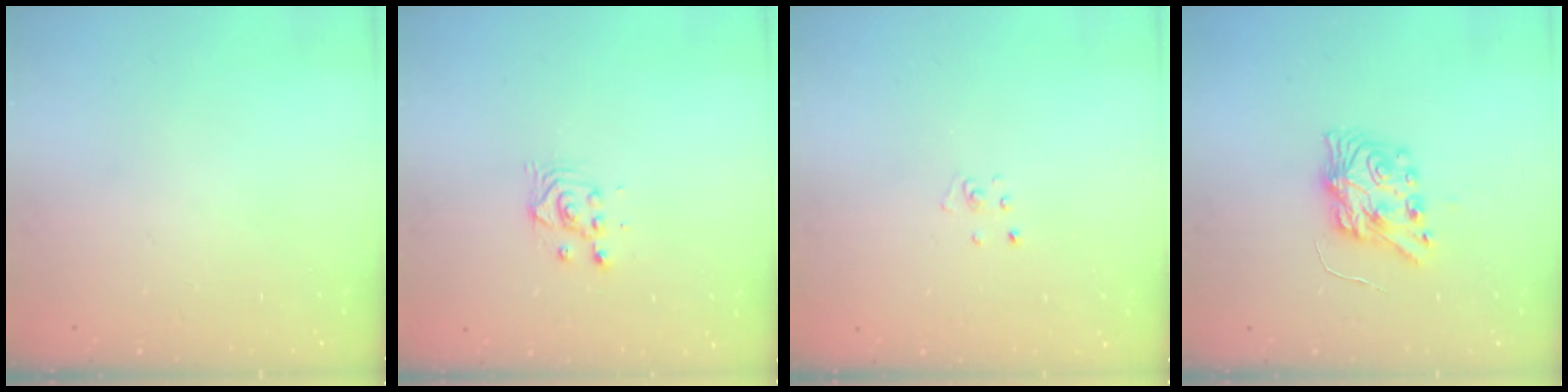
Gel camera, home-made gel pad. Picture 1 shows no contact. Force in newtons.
{"total": 2.9, "press": 2.9, "slide": 0.1}
{"total": 2.6, "press": 2.6, "slide": 0.3}
{"total": 8.1, "press": 8.1, "slide": 0.2}